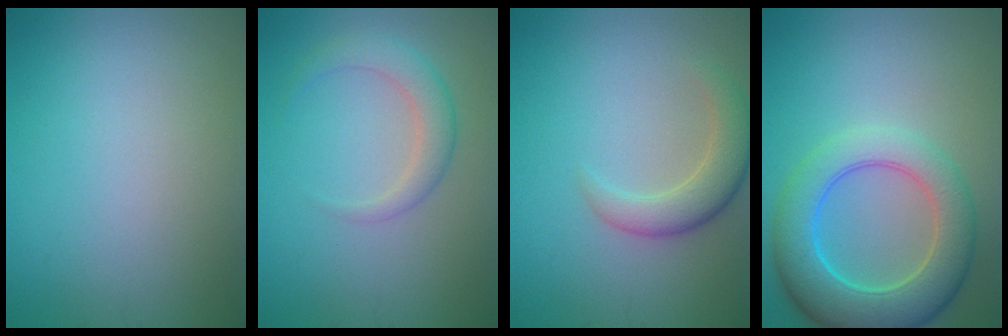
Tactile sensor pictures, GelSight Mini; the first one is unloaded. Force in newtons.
{"total": 2.8, "press": 2.8, "slide": 0.2}
{"total": 3.6, "press": 3.6, "slide": 0.3}
{"total": 7.8, "press": 7.8, "slide": 0.3}